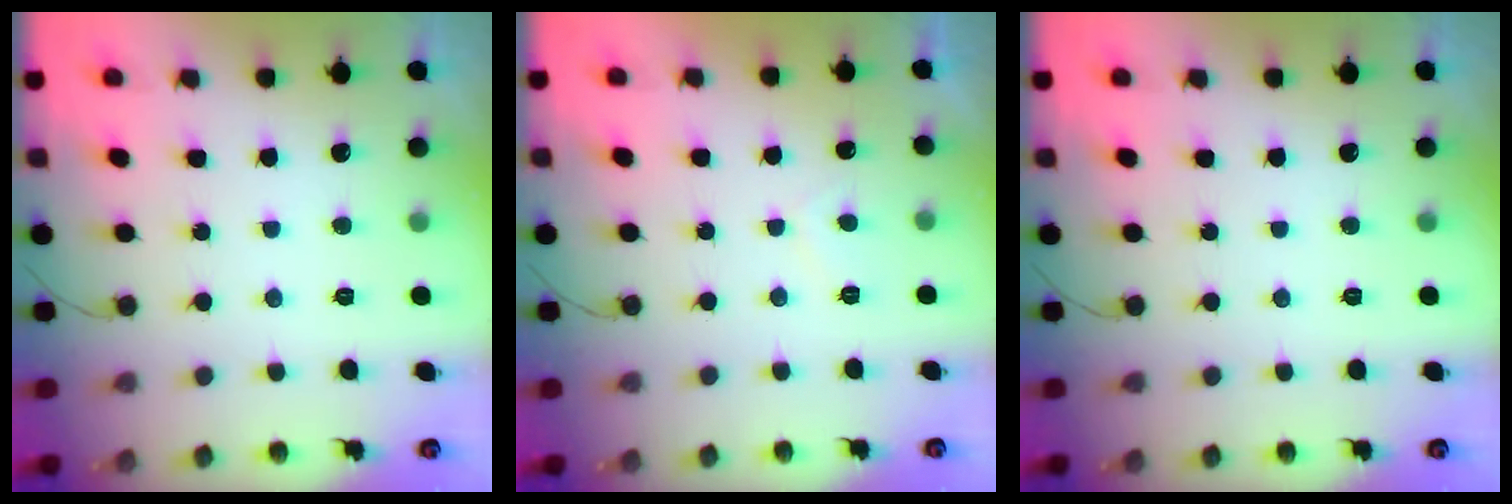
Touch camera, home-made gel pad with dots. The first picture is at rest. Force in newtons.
{"total": 0.7, "press": 0.5, "slide": 0.5}
{"total": 0.0}